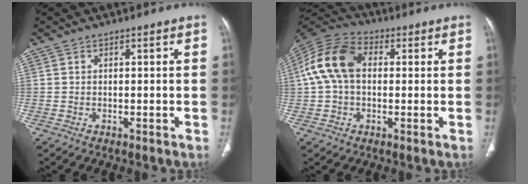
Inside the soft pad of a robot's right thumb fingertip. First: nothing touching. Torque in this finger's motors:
{"motor_torque": [-0.29, 0.68, 1.00, -0.30, 0.40]}